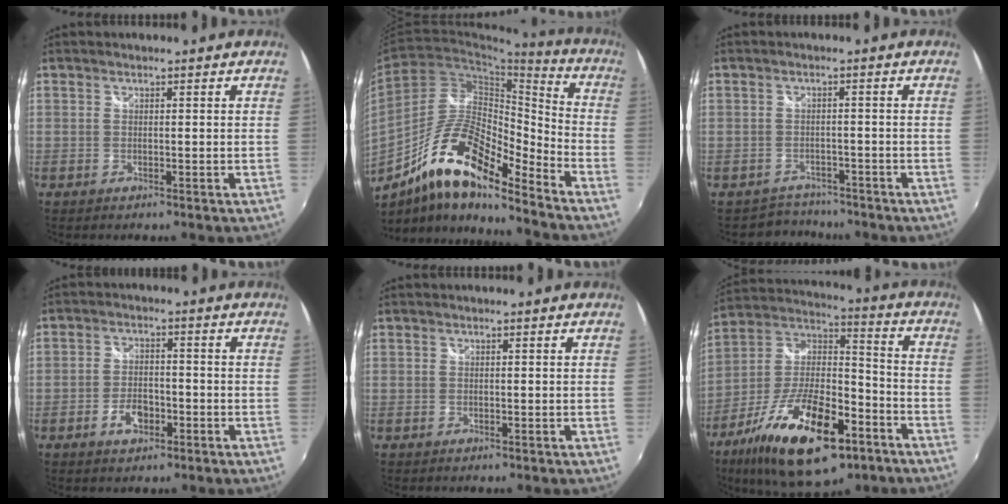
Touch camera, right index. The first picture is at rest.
{"total": 17.4, "force": [-11.7, 4.7, 12.0], "torque": [-0.212, 0.005, -0.222]}
{"total": 4.3, "force": [-3.3, 2.5, -0.9], "torque": [0.007, 0.020, -0.056]}
{"total": 4.9, "force": [-2.4, 2.9, 3.2], "torque": [-0.068, 0.005, -0.038]}
{"total": 0.0}
{"total": 25.5, "force": [-13.2, 10.8, 19.0], "torque": [-0.352, -0.020, -0.218]}